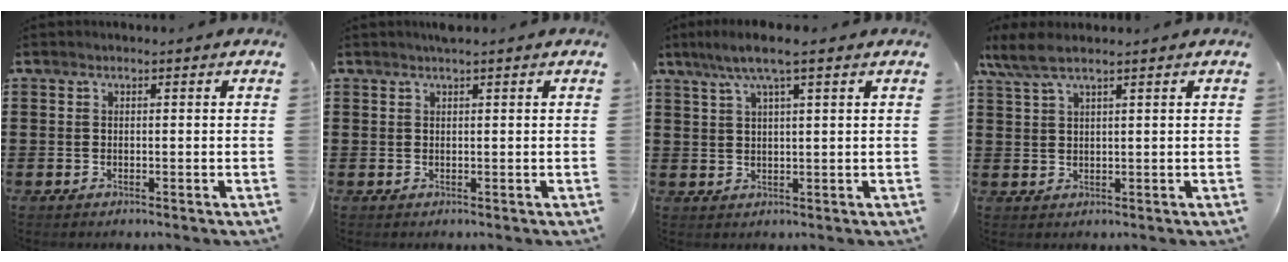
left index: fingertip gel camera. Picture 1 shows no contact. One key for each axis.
{"total": 1.0, "fx": 0.7, "fy": 0.0, "fz": 0.6, "tx": -0.012, "ty": 0.000, "tz": 0.014}
{"total": 5.3, "fx": 3.1, "fy": 0.4, "fz": 4.2, "tx": -0.088, "ty": 0.002, "tz": 0.054}
{"total": 3.8, "fx": 2.6, "fy": 0.7, "fz": 2.8, "tx": -0.068, "ty": 0.000, "tz": 0.045}